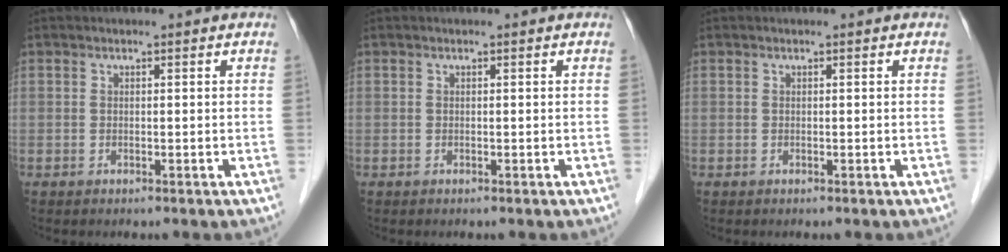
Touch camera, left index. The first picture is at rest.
{"total": 0.0}
{"total": 0.0}